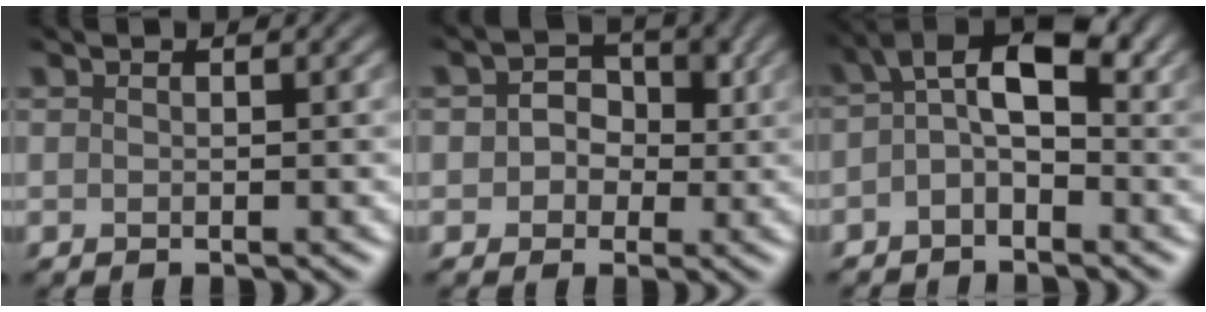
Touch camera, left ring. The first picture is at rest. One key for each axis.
{"total": 3.1, "fx": 0.2, "fy": 2.7, "fz": 1.4, "tx": 0.003, "ty": 0.005, "tz": -0.014}
{"total": 4.4, "fx": 0.1, "fy": 2.3, "fz": 3.8, "tx": -0.057, "ty": 0.019, "tz": -0.012}